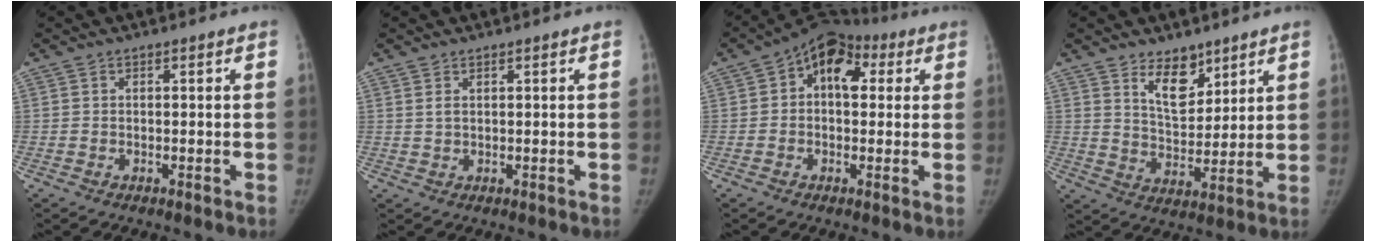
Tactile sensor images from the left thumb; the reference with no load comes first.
{"total": 1.2, "force": [0.6, 0.6, 0.8], "torque": [-0.015, 0.002, 0.016]}
{"total": 10.6, "force": [2.7, 7.0, 7.4], "torque": [-0.077, 0.024, 0.029]}
{"total": 8.6, "force": [5.6, 4.6, 4.6], "torque": [-0.046, -0.047, 0.101]}